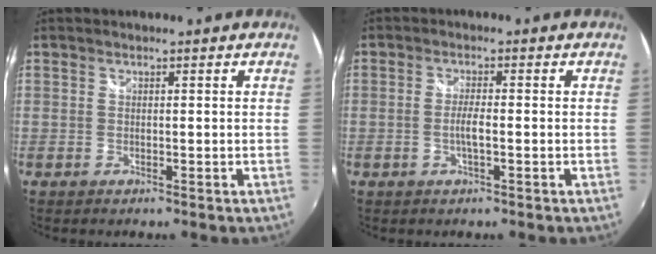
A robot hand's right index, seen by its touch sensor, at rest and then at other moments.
{"total": 2.5, "force": [-0.7, 0.2, 2.3], "torque": [-0.045, -0.002, -0.014]}